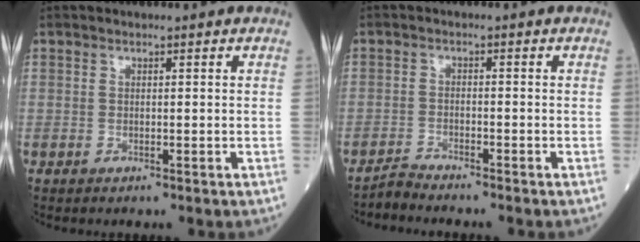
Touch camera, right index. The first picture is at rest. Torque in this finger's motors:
{"motor_torque": [-0.31, -0.29, 0.03, 0.01]}